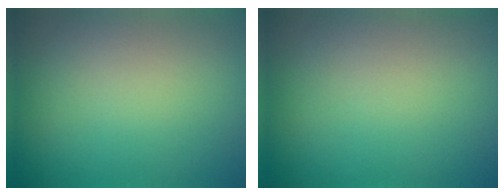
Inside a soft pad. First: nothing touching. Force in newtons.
{"total": 0.0}